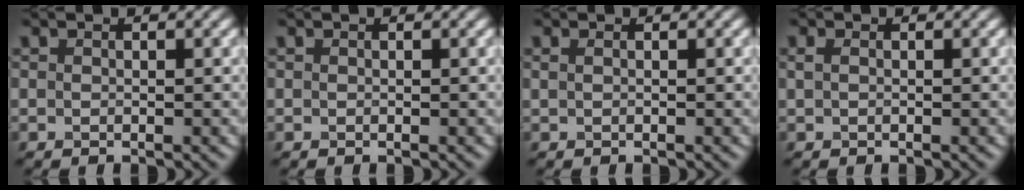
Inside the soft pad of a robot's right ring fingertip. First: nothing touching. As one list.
[{"total": 0.0}, {"total": 0.7, "force": [0.3, 0.3, 0.5], "torque": [-0.012, -0.001, 0.002]}, {"total": 0.7, "force": [0.2, 0.4, 0.5], "torque": [-0.015, -0.001, 0.004]}]